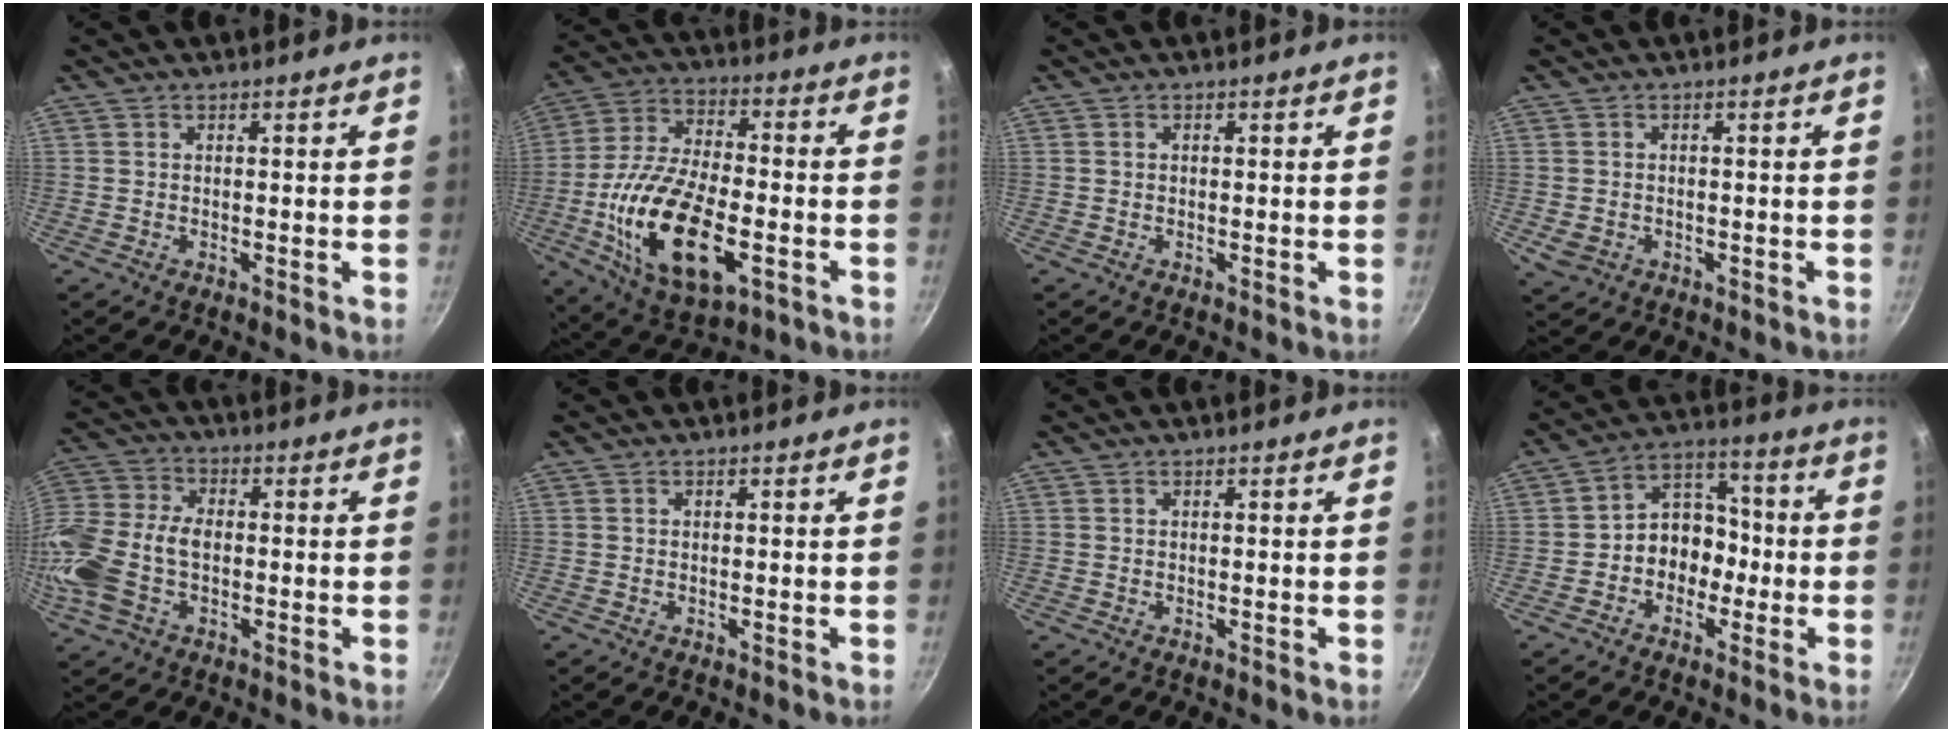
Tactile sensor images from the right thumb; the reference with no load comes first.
{"total": 21.8, "force": [-5.9, 10.8, 18.0], "torque": [-0.337, 0.018, -0.101]}
{"total": 0.0}
{"total": 3.2, "force": [-0.8, 2.7, 1.5], "torque": [-0.030, 0.004, -0.006]}
{"total": 15.8, "force": [-3.0, 10.3, 11.6], "torque": [-0.250, 0.028, -0.069]}
{"total": 0.0}
{"total": 0.0}
{"total": 9.5, "force": [-2.4, 7.8, 4.9], "torque": [-0.019, 0.051, -0.050]}